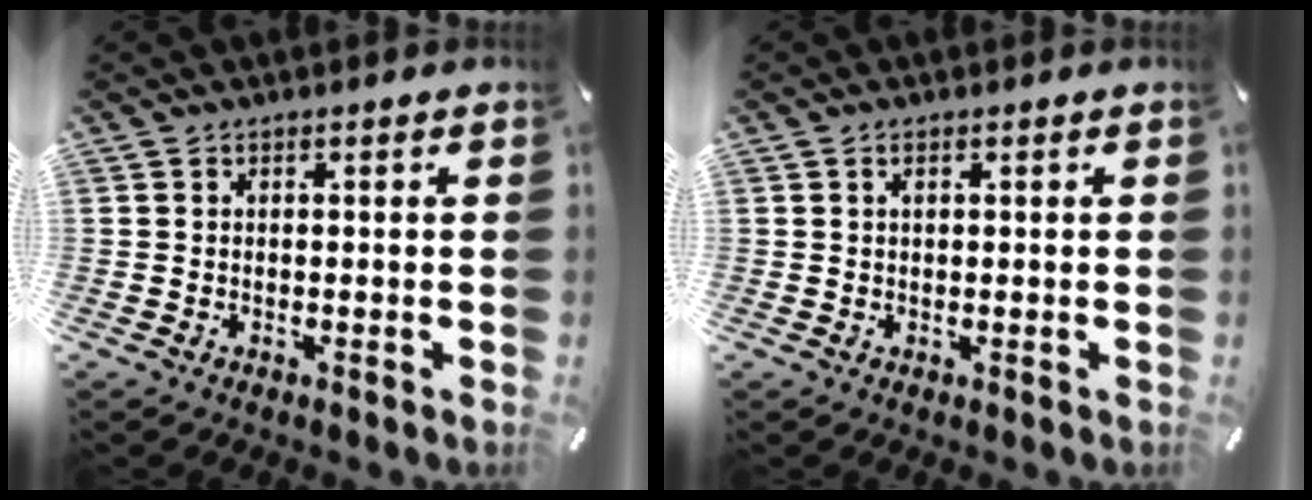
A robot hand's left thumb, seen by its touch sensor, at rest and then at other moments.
{"total": 1.2, "force": [0.5, 0.5, 0.9], "torque": [-0.019, 0.003, 0.008]}